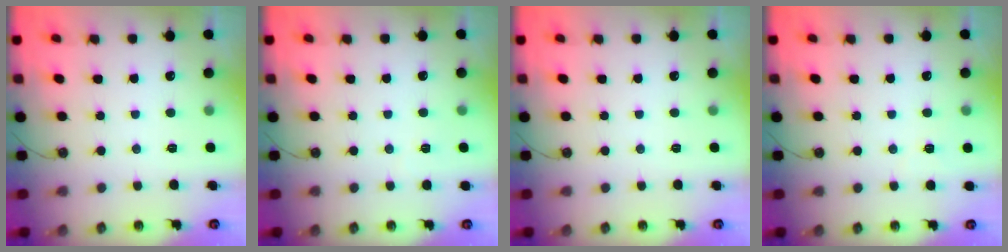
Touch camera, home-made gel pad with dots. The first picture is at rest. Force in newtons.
{"total": 1.5, "press": 1.5, "slide": 0.2}
{"total": 0.0}
{"total": 2.6, "press": 1.9, "slide": 1.8}